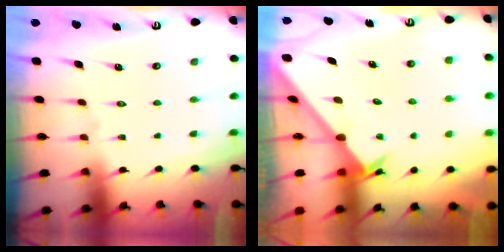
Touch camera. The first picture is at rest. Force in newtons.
{"total": 2.6, "press": 2.6, "slide": 0.2}